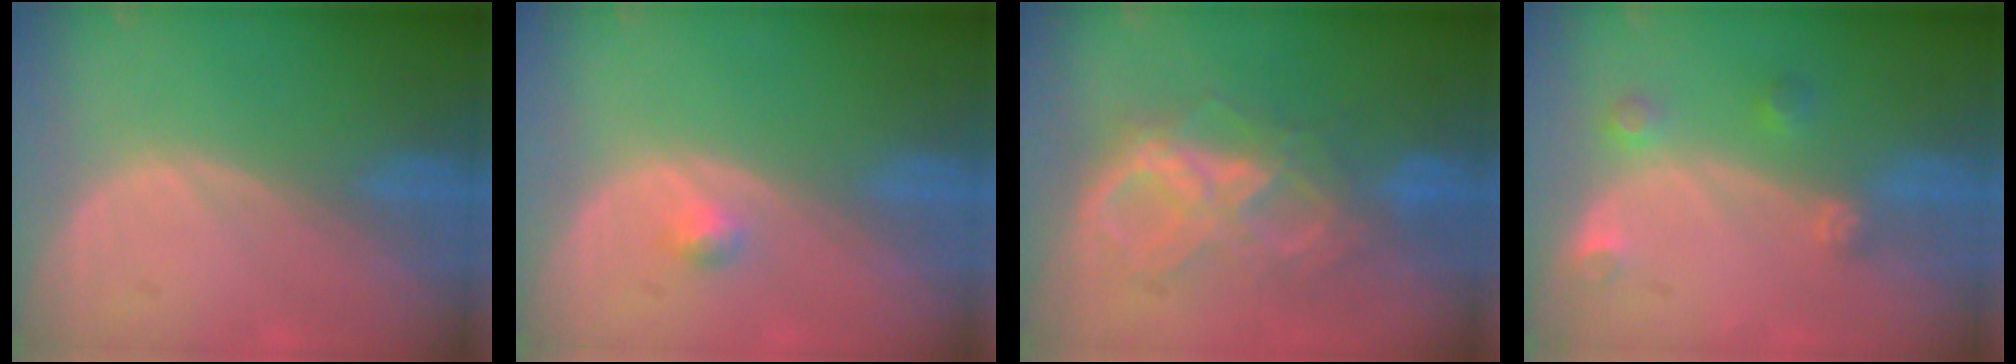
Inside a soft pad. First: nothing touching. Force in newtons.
{"total": 1.5, "press": 1.3, "slide": 0.8}
{"total": 7.9, "press": 7.9, "slide": 0.6}
{"total": 3.0, "press": 2.9, "slide": 0.6}